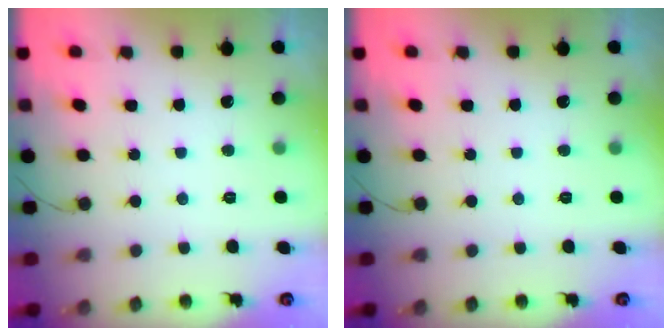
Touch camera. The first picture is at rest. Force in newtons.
{"total": 0.0}